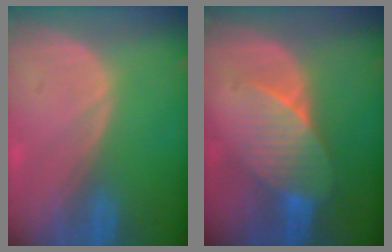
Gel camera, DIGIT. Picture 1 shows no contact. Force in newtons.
{"total": 7.3, "press": 6.9, "slide": 2.5}